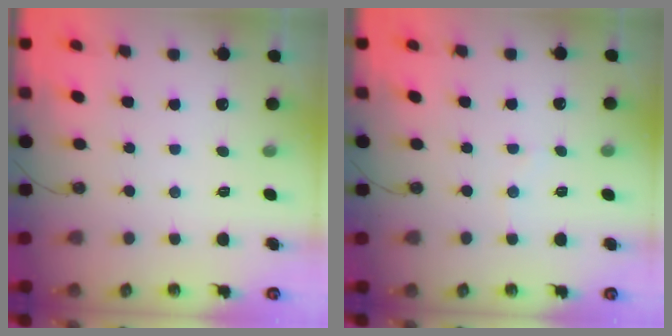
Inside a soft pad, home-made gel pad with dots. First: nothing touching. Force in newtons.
{"total": 3.9, "press": 3.9, "slide": 0.4}